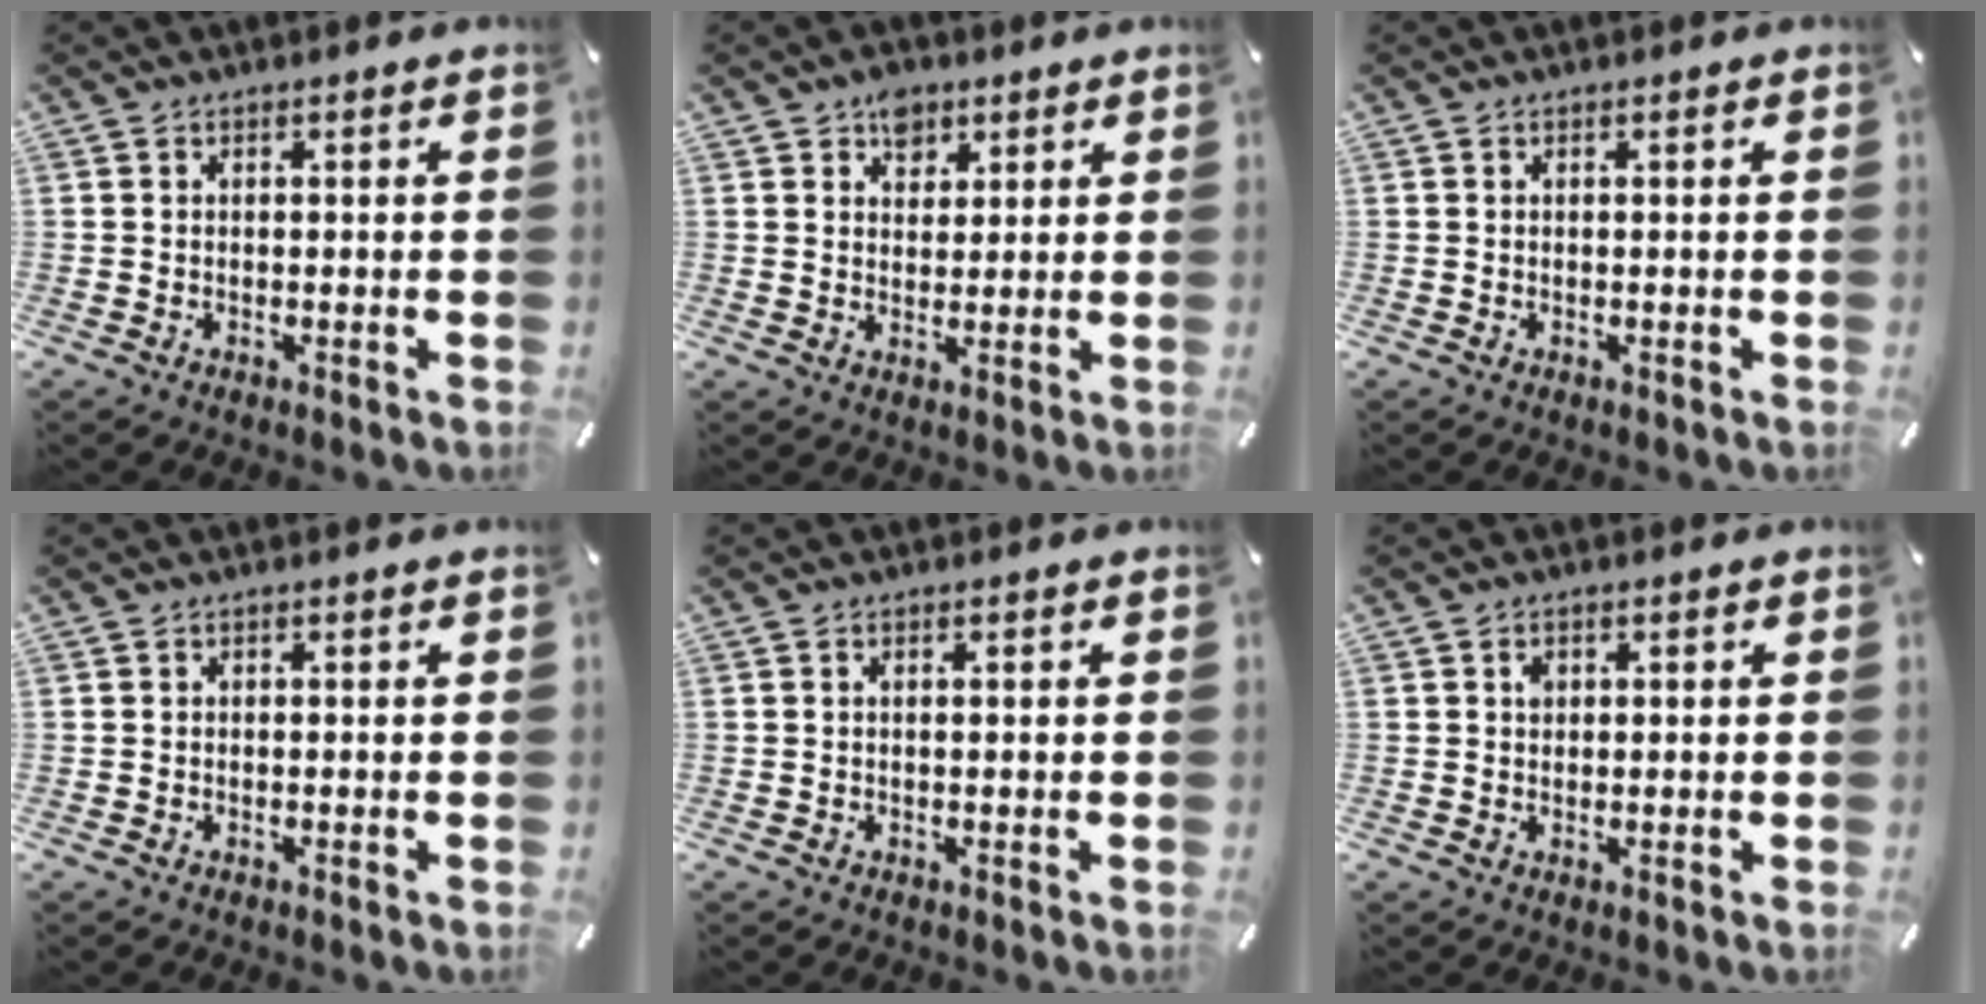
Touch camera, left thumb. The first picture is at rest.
{"total": 4.6, "force": [2.8, 3.5, 1.0], "torque": [0.010, -0.012, 0.046]}
{"total": 0.0}
{"total": 0.0}
{"total": 0.8, "force": [0.2, 0.1, 0.7], "torque": [-0.015, 0.000, 0.003]}
{"total": 1.3, "force": [0.4, 1.1, 0.6], "torque": [0.003, -0.004, 0.004]}